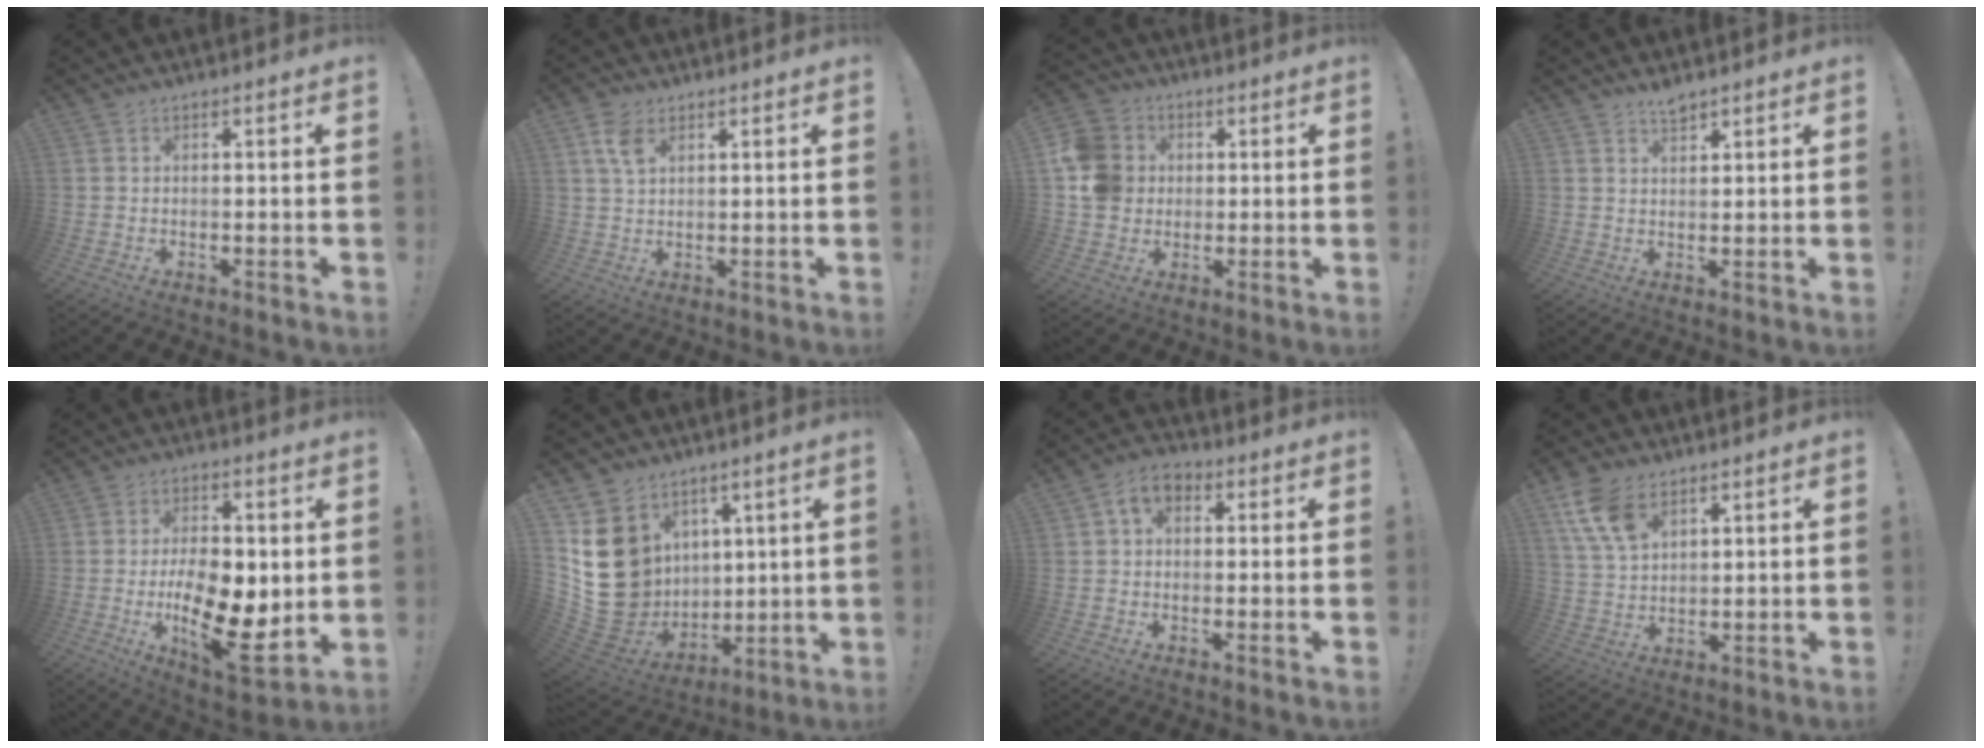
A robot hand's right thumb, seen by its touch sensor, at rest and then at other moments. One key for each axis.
{"total": 5.8, "fx": 2.9, "fy": 2.9, "fz": 4.1, "tx": -0.068, "ty": -0.009, "tz": 0.054}
{"total": 11.7, "fx": 0.9, "fy": 10.8, "fz": 4.4, "tx": -0.073, "ty": 0.010, "tz": 0.022}
{"total": 3.0, "fx": 2.6, "fy": 0.9, "fz": 1.2, "tx": -0.002, "ty": -0.022, "tz": 0.042}
{"total": 18.5, "fx": -2.3, "fy": 9.2, "fz": 15.8, "tx": -0.256, "ty": -0.014, "tz": -0.030}
{"total": 18.0, "fx": 4.4, "fy": 16.0, "fz": 7.0, "tx": -0.139, "ty": -0.038, "tz": 0.123}
{"total": 5.9, "fx": 1.5, "fy": 3.9, "fz": 4.1, "tx": -0.066, "ty": 0.003, "tz": 0.030}
{"total": 10.5, "fx": 6.0, "fy": 5.8, "fz": 6.3, "tx": -0.116, "ty": -0.022, "tz": 0.116}